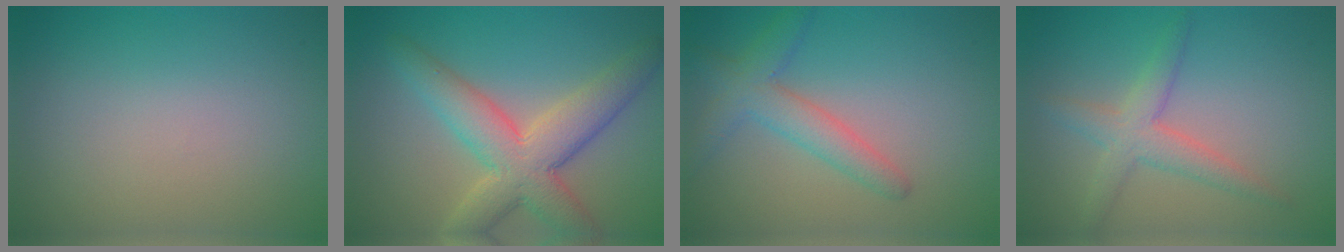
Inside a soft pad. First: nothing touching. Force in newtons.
{"total": 7.2, "press": 7.2, "slide": 0.5}
{"total": 3.7, "press": 3.7, "slide": 0.2}
{"total": 3.3, "press": 3.3, "slide": 0.3}